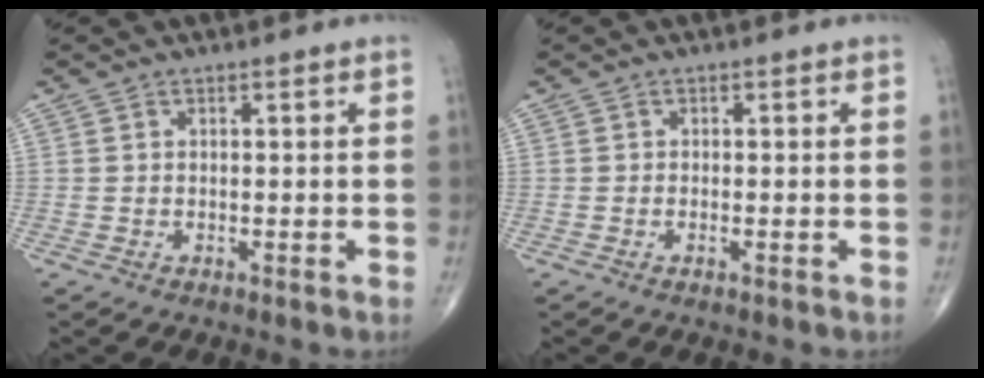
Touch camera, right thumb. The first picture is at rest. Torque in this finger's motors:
{"motor_torque": [-0.20, 0.00, 0.06, 0.18, -0.04]}